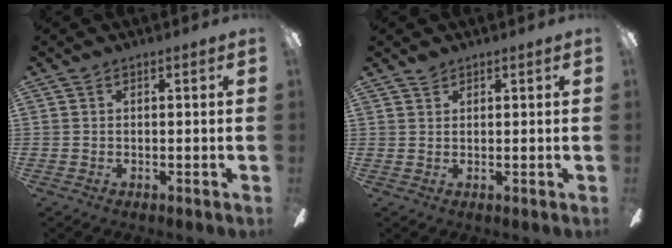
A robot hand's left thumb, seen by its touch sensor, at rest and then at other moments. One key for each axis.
{"total": 1.1, "fx": 1.0, "fy": 0.4, "fz": 0.1, "tx": -0.004, "ty": -0.002, "tz": 0.020}